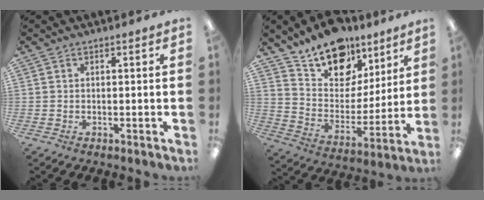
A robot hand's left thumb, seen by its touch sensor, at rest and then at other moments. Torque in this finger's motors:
{"motor_torque": [0.30, 0.51, 1.22, -1.55, 0.14]}